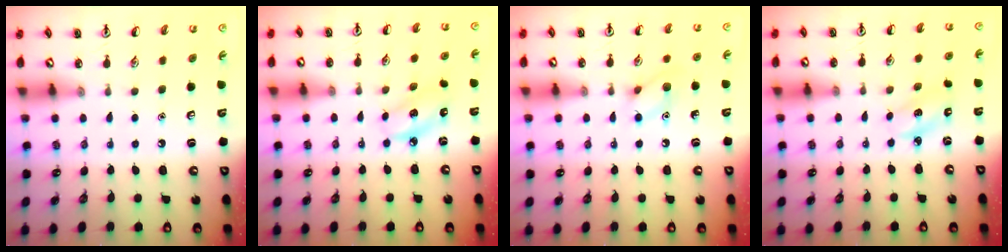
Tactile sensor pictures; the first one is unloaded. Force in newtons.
{"total": 5.4, "press": 5.4, "slide": 1.0}
{"total": 7.9, "press": 7.9, "slide": 0.6}
{"total": 2.6, "press": 2.5, "slide": 0.6}